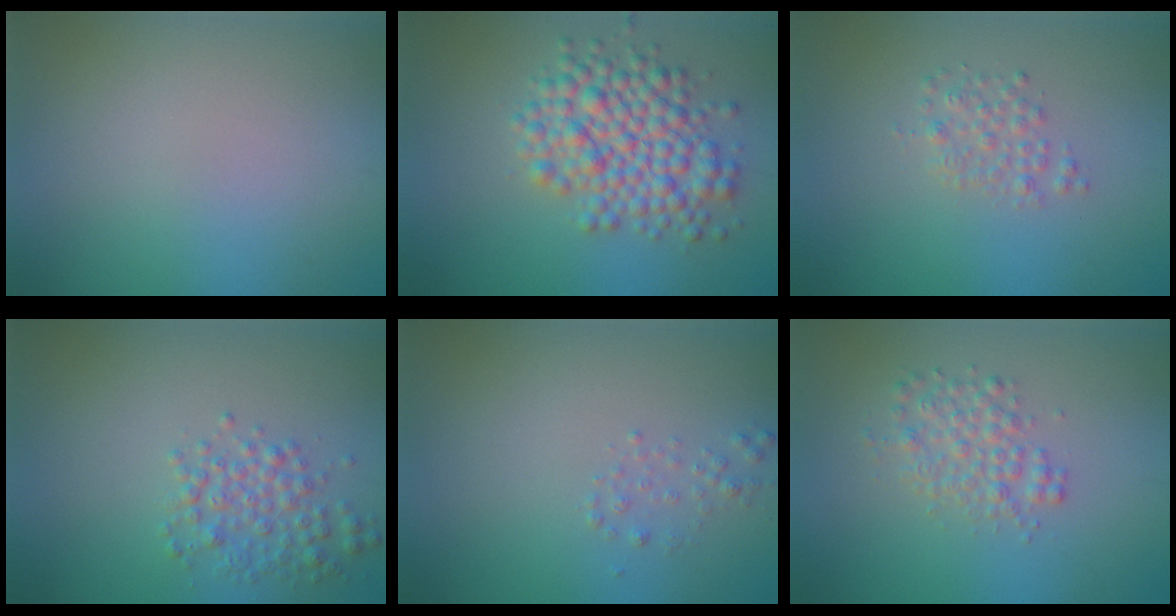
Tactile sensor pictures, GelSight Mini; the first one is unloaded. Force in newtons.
{"total": 6.1, "press": 6.1, "slide": 0.2}
{"total": 1.5, "press": 1.5, "slide": 0.0}
{"total": 2.6, "press": 2.6, "slide": 0.0}
{"total": 1.0, "press": 1.0, "slide": 0.1}
{"total": 2.5, "press": 2.5, "slide": 0.1}